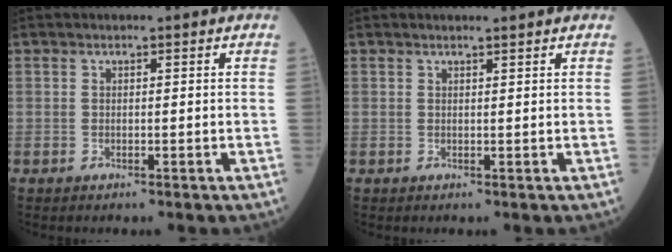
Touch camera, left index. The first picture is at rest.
{"total": 1.1, "force": [1.0, -0.2, 0.4], "torque": [-0.008, 0.001, 0.019]}